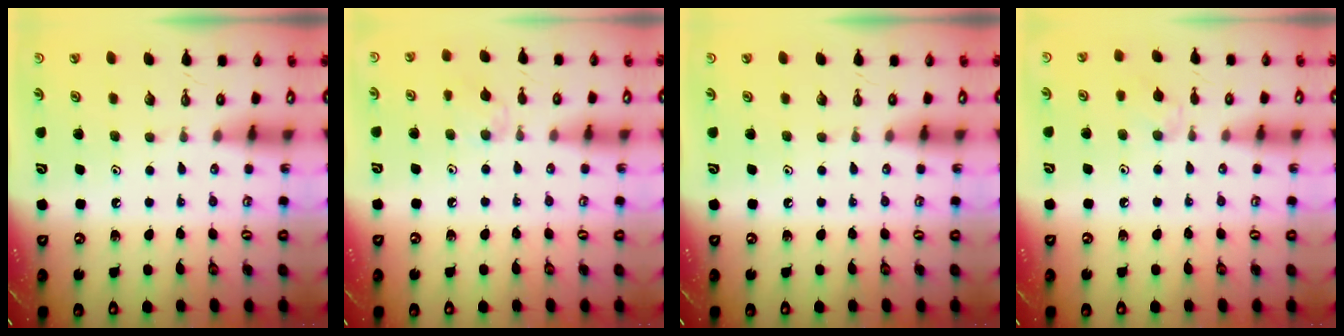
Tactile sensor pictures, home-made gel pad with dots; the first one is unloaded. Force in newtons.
{"total": 6.1, "press": 6.0, "slide": 0.9}
{"total": 0.0}
{"total": 5.3, "press": 5.2, "slide": 0.7}